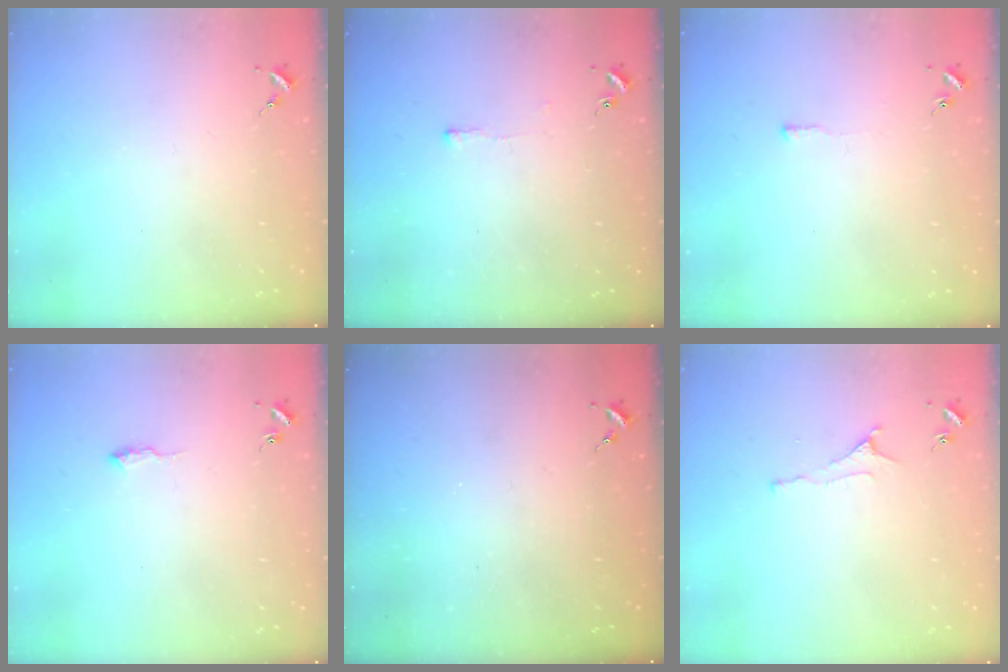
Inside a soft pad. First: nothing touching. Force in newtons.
{"total": 2.4, "press": 2.4, "slide": 0.5}
{"total": 2.9, "press": 2.9, "slide": 0.5}
{"total": 5.0, "press": 4.9, "slide": 0.6}
{"total": 0.0}
{"total": 3.8, "press": 3.8, "slide": 0.8}